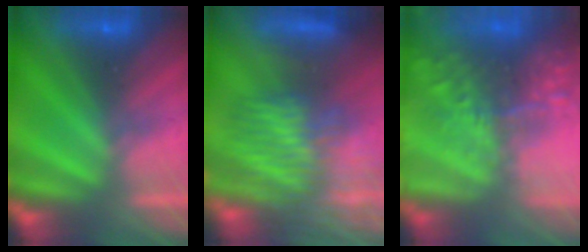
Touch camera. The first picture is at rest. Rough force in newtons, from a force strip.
{"total": 6.2}
{"total": 5.7}